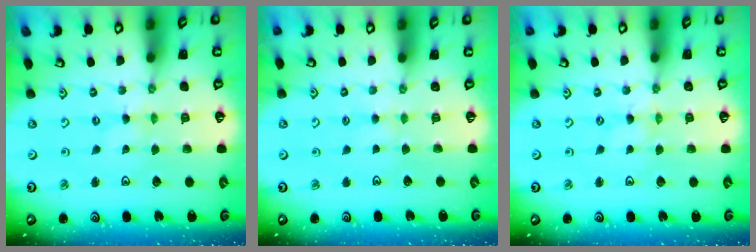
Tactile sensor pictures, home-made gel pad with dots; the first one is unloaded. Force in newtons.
{"total": 2.1, "press": 2.0, "slide": 0.4}
{"total": 0.0}